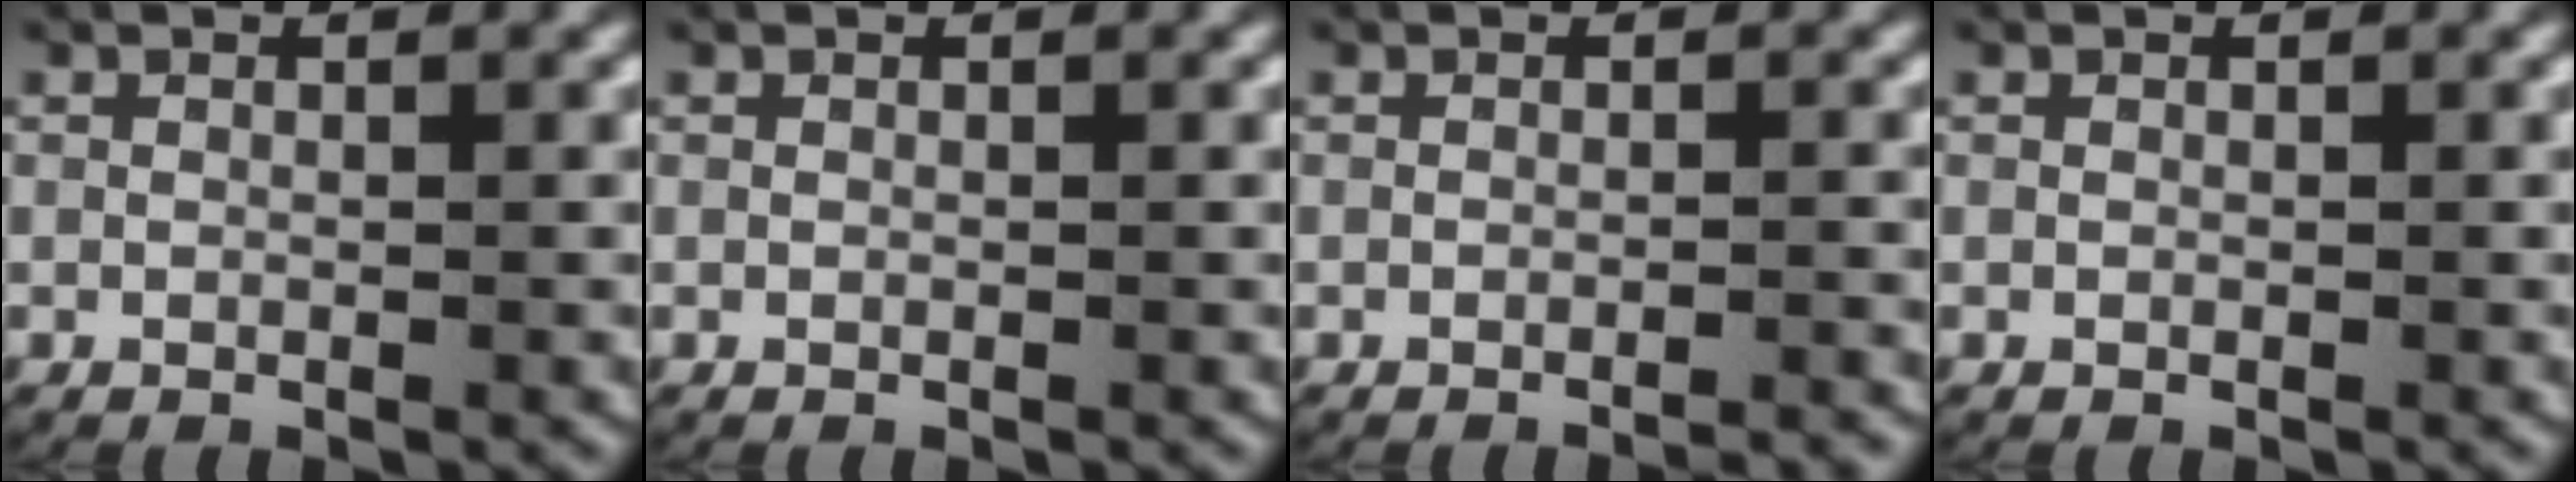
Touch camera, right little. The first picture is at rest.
{"total": 0.0}
{"total": 1.6, "force": [-1.6, 0.0, 0.5], "torque": [-0.005, 0.000, -0.024]}
{"total": 0.0}